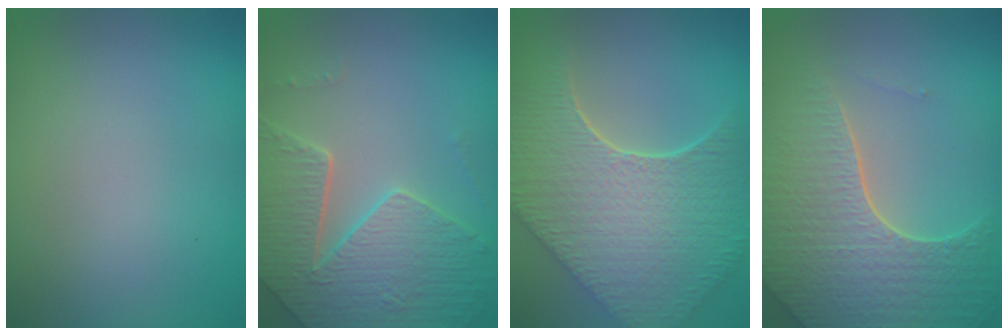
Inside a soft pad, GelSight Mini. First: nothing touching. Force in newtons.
{"total": 6.5, "press": 5.2, "slide": 3.8}
{"total": 9.8, "press": 7.1, "slide": 6.7}
{"total": 8.0, "press": 5.7, "slide": 5.6}